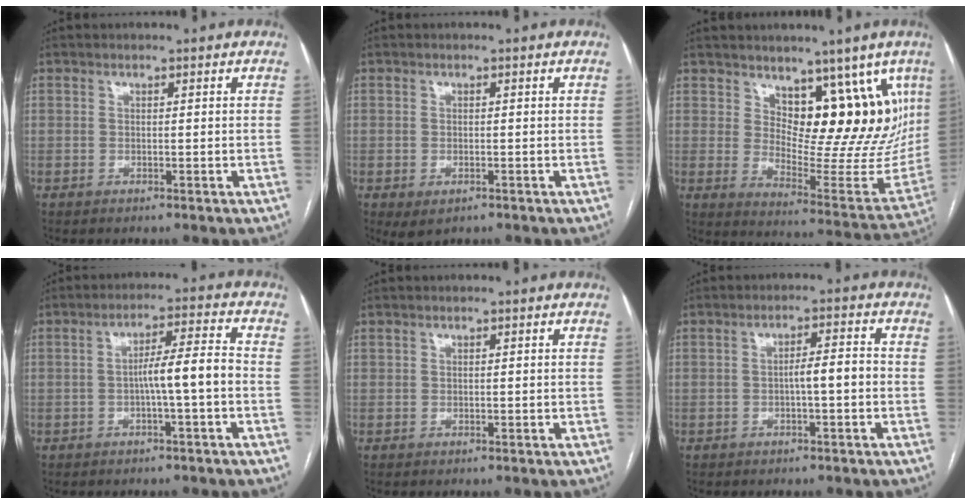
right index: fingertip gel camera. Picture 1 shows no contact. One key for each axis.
{"total": 2.4, "fx": -1.0, "fy": 1.4, "fz": 1.7, "tx": -0.032, "ty": -0.005, "tz": -0.005}
{"total": 18.5, "fx": 8.7, "fy": 7.3, "fz": 14.6, "tx": -0.172, "ty": -0.008, "tz": 0.141}
{"total": 6.1, "fx": -1.4, "fy": -0.3, "fz": 6.0, "tx": -0.096, "ty": 0.018, "tz": -0.020}
{"total": 0.0}
{"total": 3.7, "fx": -0.8, "fy": 0.4, "fz": 3.6, "tx": -0.054, "ty": 0.011, "tz": -0.012}